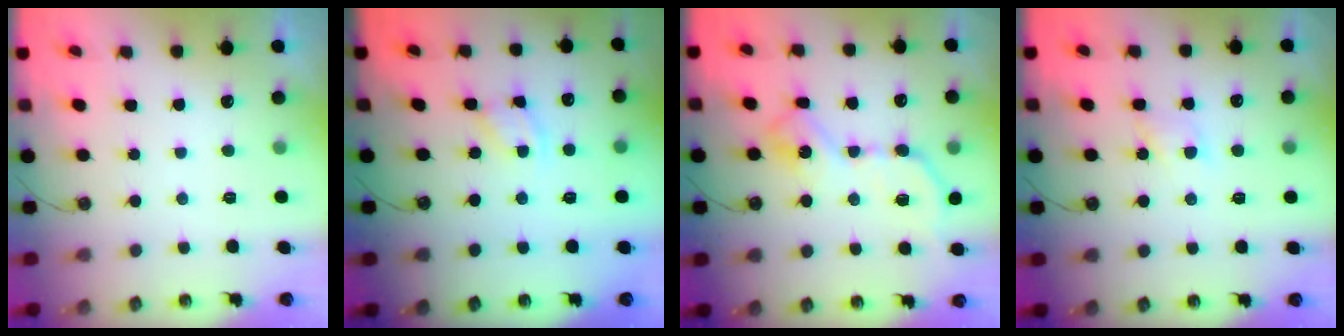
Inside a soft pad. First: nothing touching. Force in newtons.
{"total": 2.7, "press": 2.7, "slide": 0.1}
{"total": 13.1, "press": 13.1, "slide": 0.6}
{"total": 5.6, "press": 5.6, "slide": 0.8}